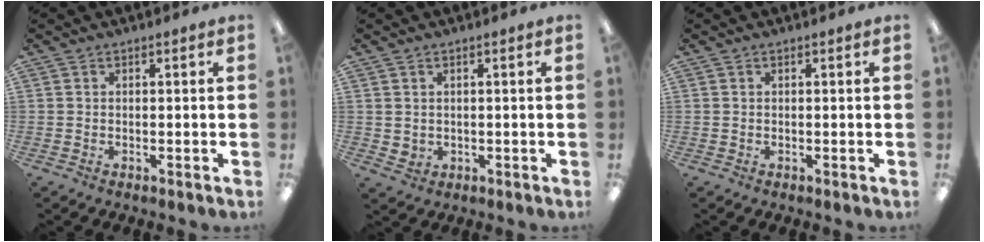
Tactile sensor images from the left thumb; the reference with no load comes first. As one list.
[{"total": 1.7, "force": [0.9, 1.4, 0.4], "torque": [-0.004, -0.001, 0.015]}, {"total": 0.0}]